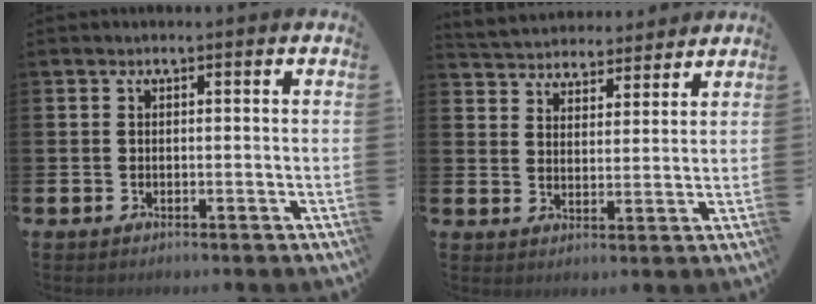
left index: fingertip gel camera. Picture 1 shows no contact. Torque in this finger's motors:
{"motor_torque": [0.97, -1.17, 0.24, 0.07]}